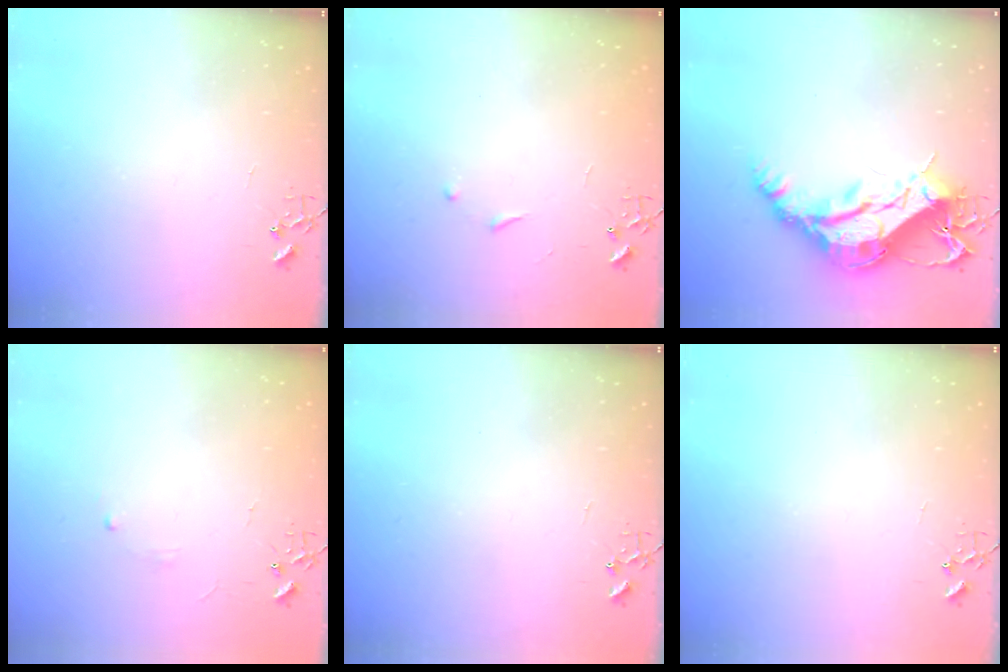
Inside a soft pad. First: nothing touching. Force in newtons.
{"total": 4.0, "press": 3.9, "slide": 0.6}
{"total": 20.3, "press": 20.2, "slide": 2.1}
{"total": 2.9, "press": 2.8, "slide": 0.5}
{"total": 0.0}
{"total": 0.0}